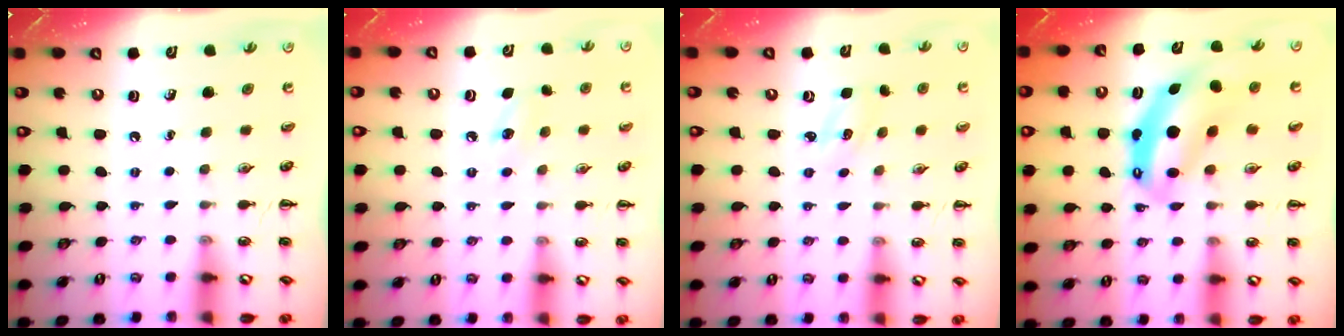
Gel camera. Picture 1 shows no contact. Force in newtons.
{"total": 7.1, "press": 6.9, "slide": 1.9}
{"total": 1.8, "press": 1.8, "slide": 0.5}
{"total": 9.2, "press": 8.9, "slide": 2.4}